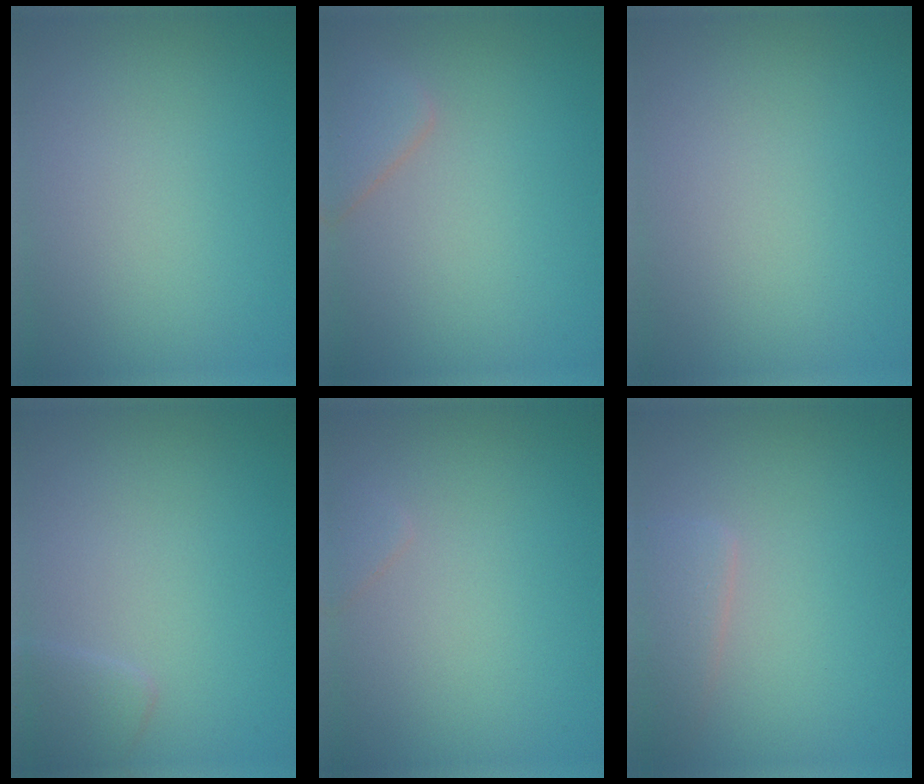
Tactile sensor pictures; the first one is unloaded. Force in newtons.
{"total": 2.4, "press": 2.4, "slide": 0.2}
{"total": 0.0}
{"total": 1.4, "press": 1.4, "slide": 0.1}
{"total": 0.8, "press": 0.8, "slide": 0.1}
{"total": 2.2, "press": 2.2, "slide": 0.1}